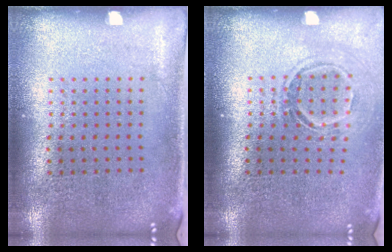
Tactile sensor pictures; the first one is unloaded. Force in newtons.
{"total": 1.5, "press": 1.1, "slide": 1.0}